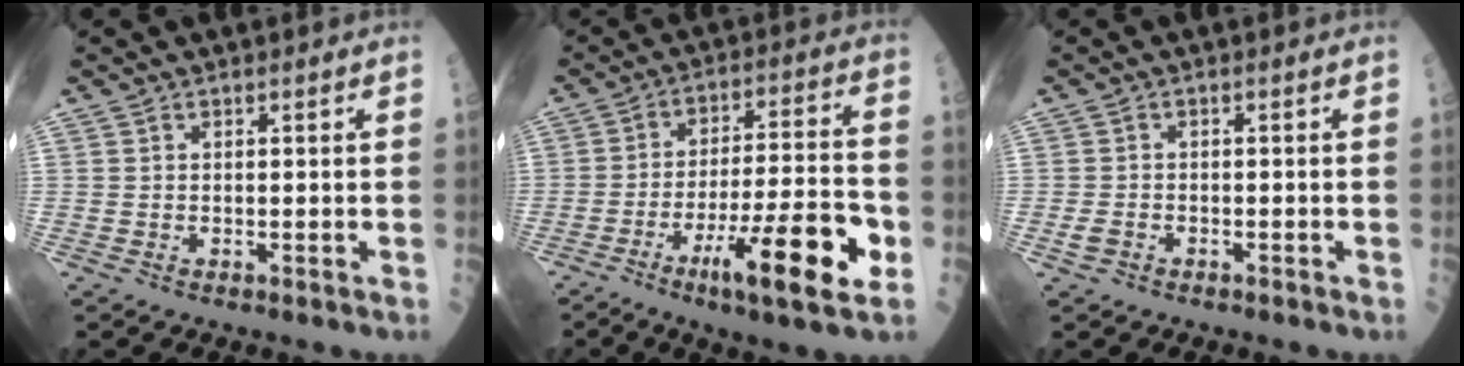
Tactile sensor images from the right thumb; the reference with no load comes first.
{"total": 17.6, "force": [-6.9, 3.1, 15.9], "torque": [-0.260, 0.020, -0.106]}
{"total": 1.8, "force": [-0.9, 1.3, 1.0], "torque": [-0.022, 0.007, -0.016]}